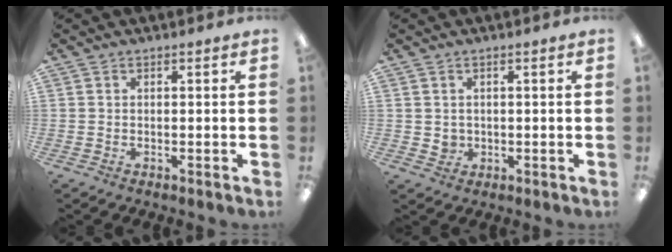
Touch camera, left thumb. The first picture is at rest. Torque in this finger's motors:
{"motor_torque": [-0.13, 0.12, 0.01, -0.03, 0.00]}